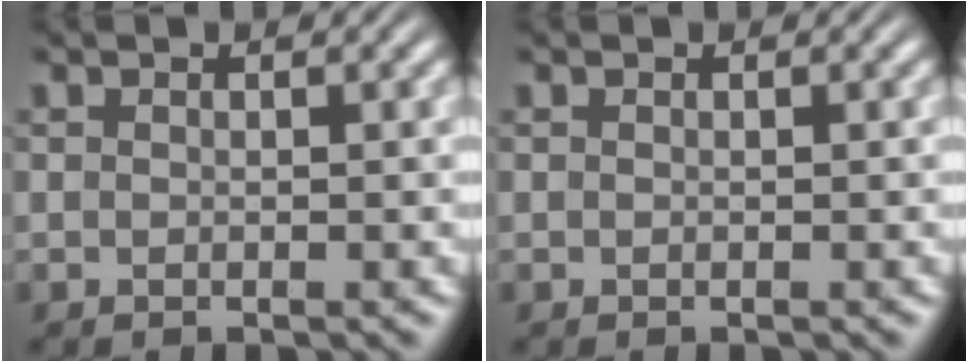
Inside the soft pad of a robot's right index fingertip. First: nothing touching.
{"total": 0.0}